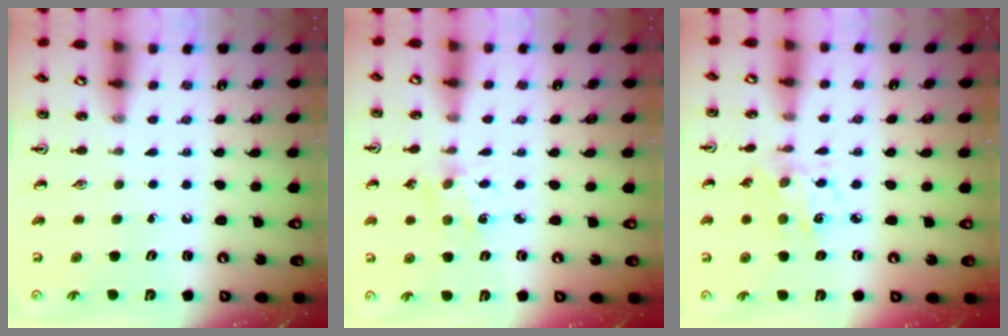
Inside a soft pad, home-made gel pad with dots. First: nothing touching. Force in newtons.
{"total": 2.6, "press": 2.6, "slide": 0.4}
{"total": 4.5, "press": 4.2, "slide": 1.4}